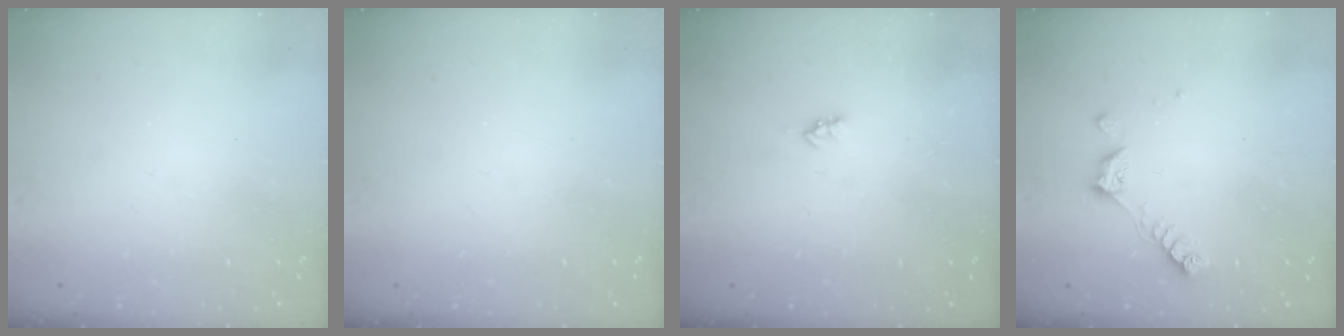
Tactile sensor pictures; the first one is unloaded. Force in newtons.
{"total": 0.0}
{"total": 2.5, "press": 2.5, "slide": 0.4}
{"total": 6.4, "press": 6.3, "slide": 1.1}